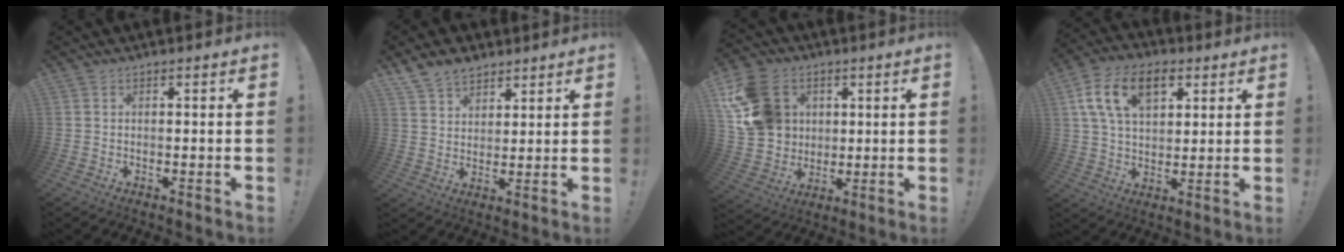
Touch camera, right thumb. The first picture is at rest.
{"total": 8.2, "force": [6.3, 4.6, 2.3], "torque": [-0.053, -0.032, 0.125]}
{"total": 17.7, "force": [5.4, 14.6, 8.5], "torque": [-0.144, -0.004, 0.120]}
{"total": 15.9, "force": [6.7, 9.8, 10.5], "torque": [-0.179, -0.013, 0.125]}